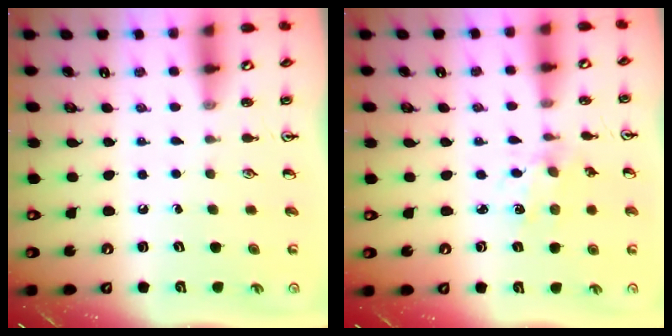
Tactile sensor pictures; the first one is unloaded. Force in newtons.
{"total": 2.0, "press": 2.0, "slide": 0.2}